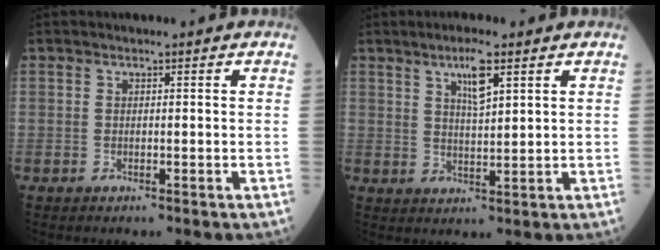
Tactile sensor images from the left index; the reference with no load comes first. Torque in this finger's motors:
{"motor_torque": [0.46, 0.79, -0.10, -0.02]}